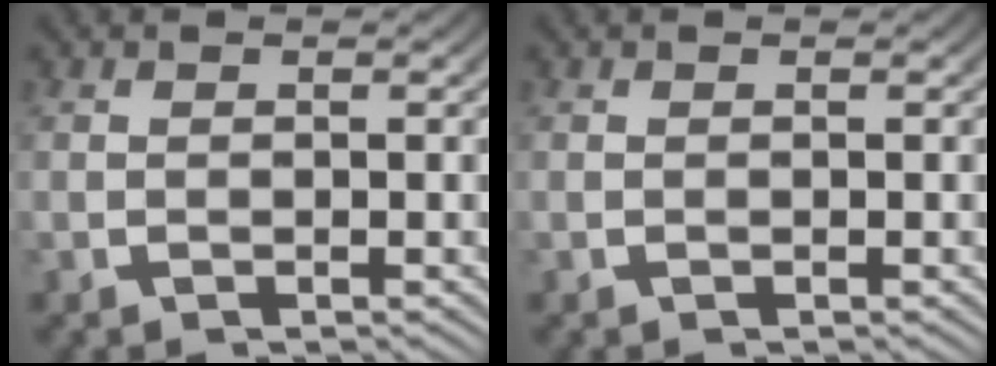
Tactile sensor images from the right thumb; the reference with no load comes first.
{"total": 0.0}